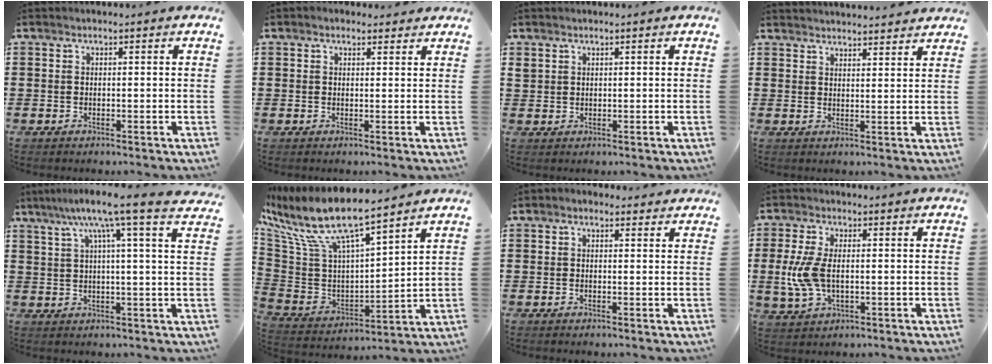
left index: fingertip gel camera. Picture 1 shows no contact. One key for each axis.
{"total": 1.5, "fx": 1.3, "fy": 0.7, "fz": 0.3, "tx": -0.010, "ty": 0.004, "tz": 0.025}
{"total": 1.0, "fx": 0.7, "fy": 0.7, "fz": 0.0, "tx": -0.002, "ty": 0.005, "tz": 0.014}
{"total": 2.7, "fx": 2.7, "fy": -0.2, "fz": -0.1, "tx": -0.007, "ty": -0.012, "tz": 0.053}
{"total": 9.1, "fx": 5.7, "fy": -0.4, "fz": 7.1, "tx": -0.140, "ty": -0.022, "tz": 0.088}
{"total": 10.1, "fx": 7.4, "fy": 2.3, "fz": 6.5, "tx": -0.168, "ty": -0.060, "tz": 0.123}
{"total": 1.2, "fx": 0.7, "fy": 0.8, "fz": 0.5, "tx": -0.012, "ty": 0.007, "tz": 0.012}
{"total": 7.4, "fx": -0.2, "fy": 3.8, "fz": 6.4, "tx": -0.157, "ty": -0.003, "tz": -0.011}